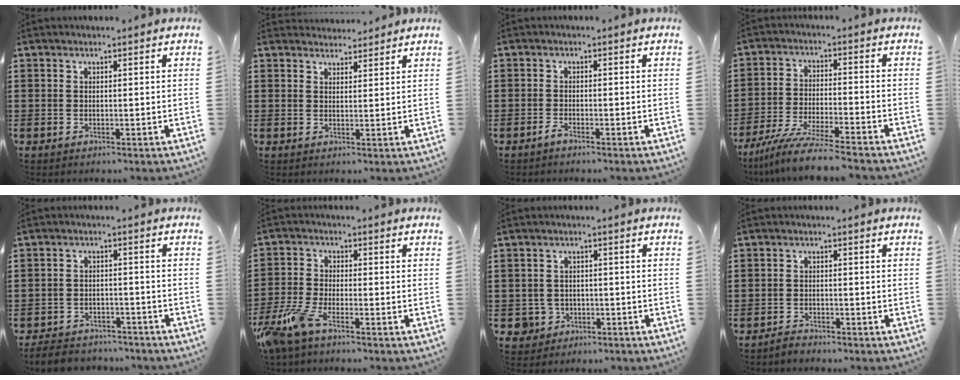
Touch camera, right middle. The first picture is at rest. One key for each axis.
{"total": 2.6, "fx": 2.6, "fy": 0.4, "fz": -0.4, "tx": 0.008, "ty": -0.008, "tz": 0.048}
{"total": 1.2, "fx": -0.9, "fy": 0.1, "fz": 0.7, "tx": -0.015, "ty": -0.005, "tz": -0.017}
{"total": 7.7, "fx": -6.9, "fy": -0.3, "fz": 3.6, "tx": -0.075, "ty": -0.013, "tz": -0.133}
{"total": 4.3, "fx": -4.1, "fy": 0.9, "fz": 0.5, "tx": -0.017, "ty": 0.005, "tz": -0.087}
{"total": 6.1, "fx": -4.5, "fy": 1.5, "fz": 3.9, "tx": -0.116, "ty": -0.017, "tz": -0.095}
{"total": 2.8, "fx": -1.4, "fy": 2.4, "fz": 0.3, "tx": -0.023, "ty": -0.001, "tz": -0.035}
{"total": 1.8, "fx": -1.8, "fy": 0.3, "fz": 0.0, "tx": -0.007, "ty": 0.003, "tz": -0.038}